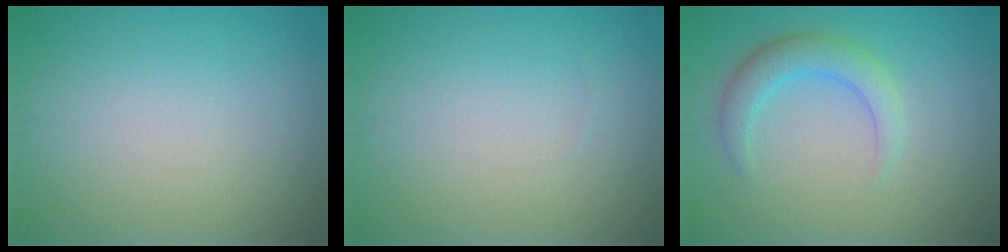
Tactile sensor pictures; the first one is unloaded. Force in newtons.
{"total": 0.0}
{"total": 3.2, "press": 3.2, "slide": 0.2}